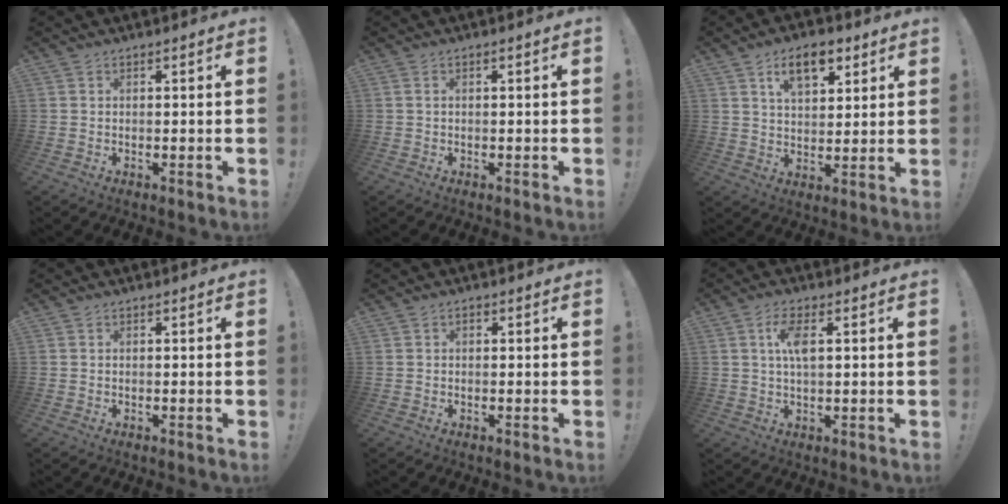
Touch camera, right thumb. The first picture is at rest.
{"total": 1.2, "force": [-0.4, -0.1, 1.1], "torque": [-0.026, 0.003, -0.007]}
{"total": 10.3, "force": [5.6, 5.6, 6.6], "torque": [-0.100, -0.012, 0.101]}
{"total": 0.0}
{"total": 0.6, "force": [-0.1, 0.4, 0.4], "torque": [-0.007, 0.003, -0.004]}
{"total": 6.5, "force": [1.7, 2.4, 5.7], "torque": [-0.105, 0.003, 0.027]}